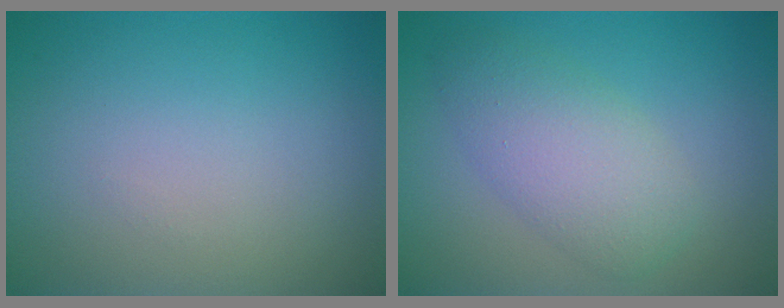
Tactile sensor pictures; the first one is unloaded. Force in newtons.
{"total": 4.4, "press": 4.4, "slide": 0.1}